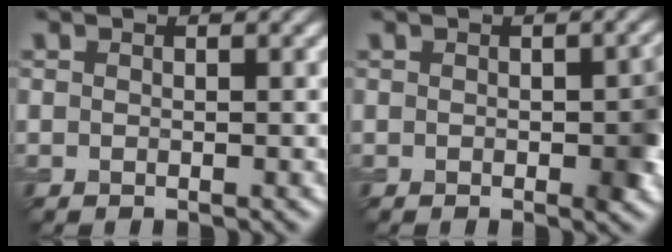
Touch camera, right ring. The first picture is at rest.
{"total": 2.9, "force": [-0.4, 1.0, 2.7], "torque": [-0.032, -0.001, -0.005]}